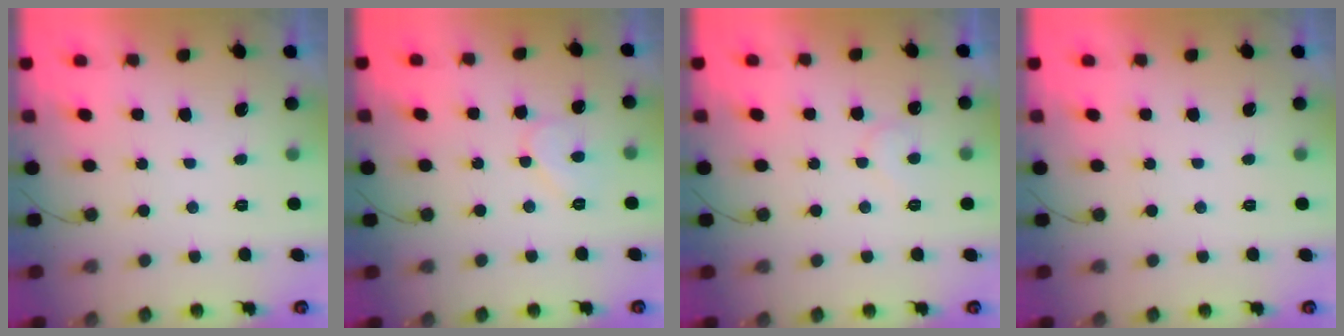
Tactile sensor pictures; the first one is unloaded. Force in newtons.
{"total": 5.6, "press": 5.6, "slide": 0.5}
{"total": 4.9, "press": 4.9, "slide": 0.4}
{"total": 0.0}